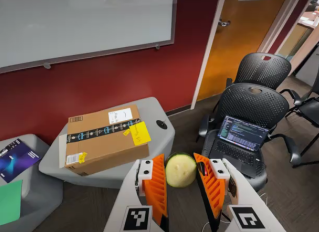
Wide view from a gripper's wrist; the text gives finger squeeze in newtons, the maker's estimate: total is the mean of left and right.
{"total": 8.0, "left": 8.1, "right": 7.9}